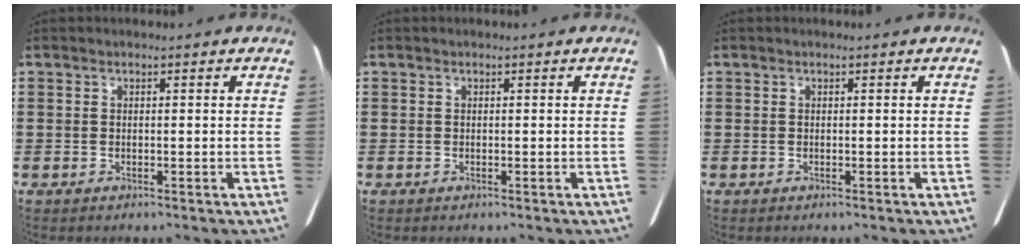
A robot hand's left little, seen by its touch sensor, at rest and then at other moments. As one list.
[{"total": 0.0}, {"total": 0.0}]